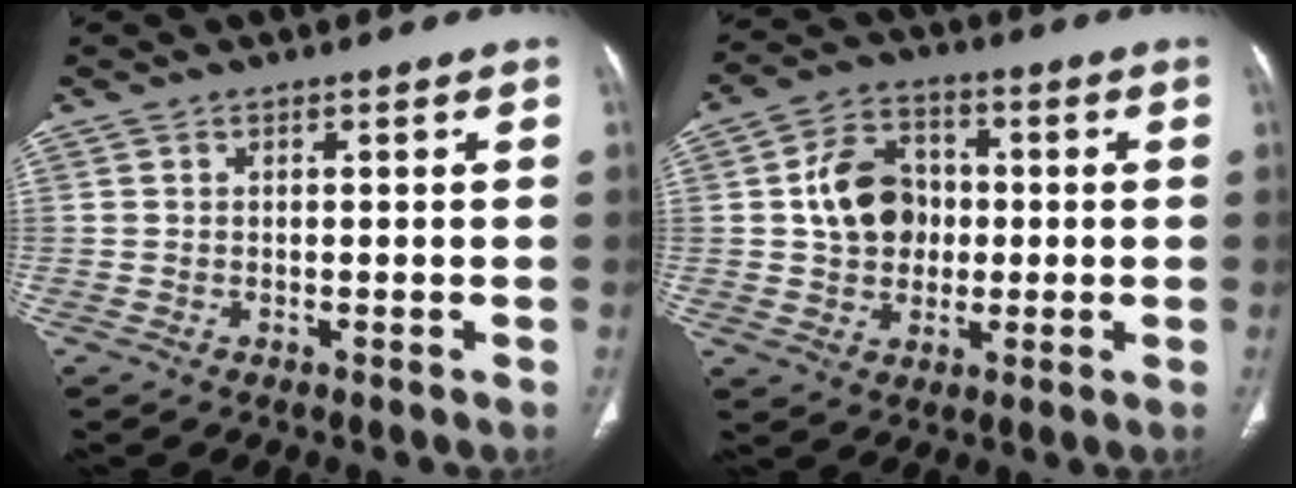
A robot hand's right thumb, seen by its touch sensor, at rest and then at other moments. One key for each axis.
{"total": 11.2, "fx": 0.5, "fy": 9.0, "fz": 6.7, "tx": -0.085, "ty": 0.015, "tz": 0.006}